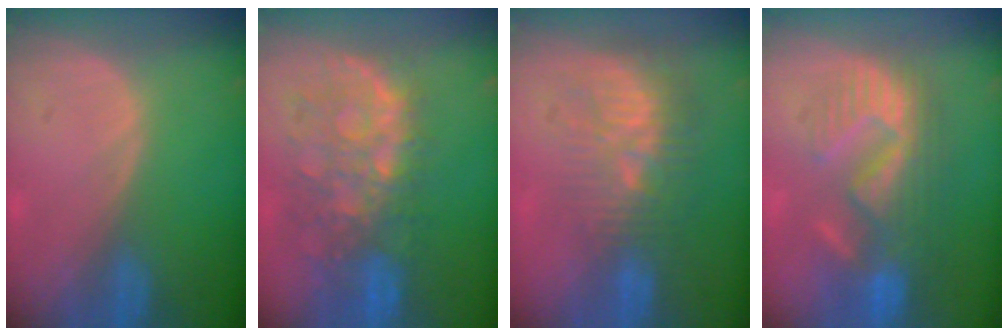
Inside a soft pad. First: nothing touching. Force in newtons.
{"total": 10.4, "press": 9.4, "slide": 4.6}
{"total": 10.3, "press": 8.9, "slide": 5.1}
{"total": 9.6, "press": 9.4, "slide": 2.2}